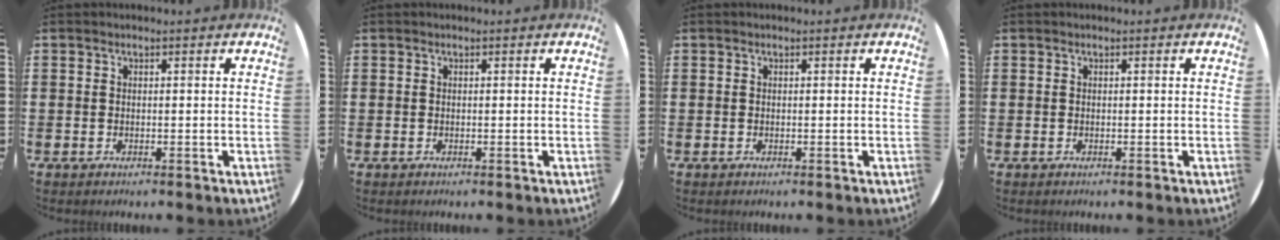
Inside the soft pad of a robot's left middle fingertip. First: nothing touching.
{"total": 0.0}
{"total": 0.0}
{"total": 0.0}